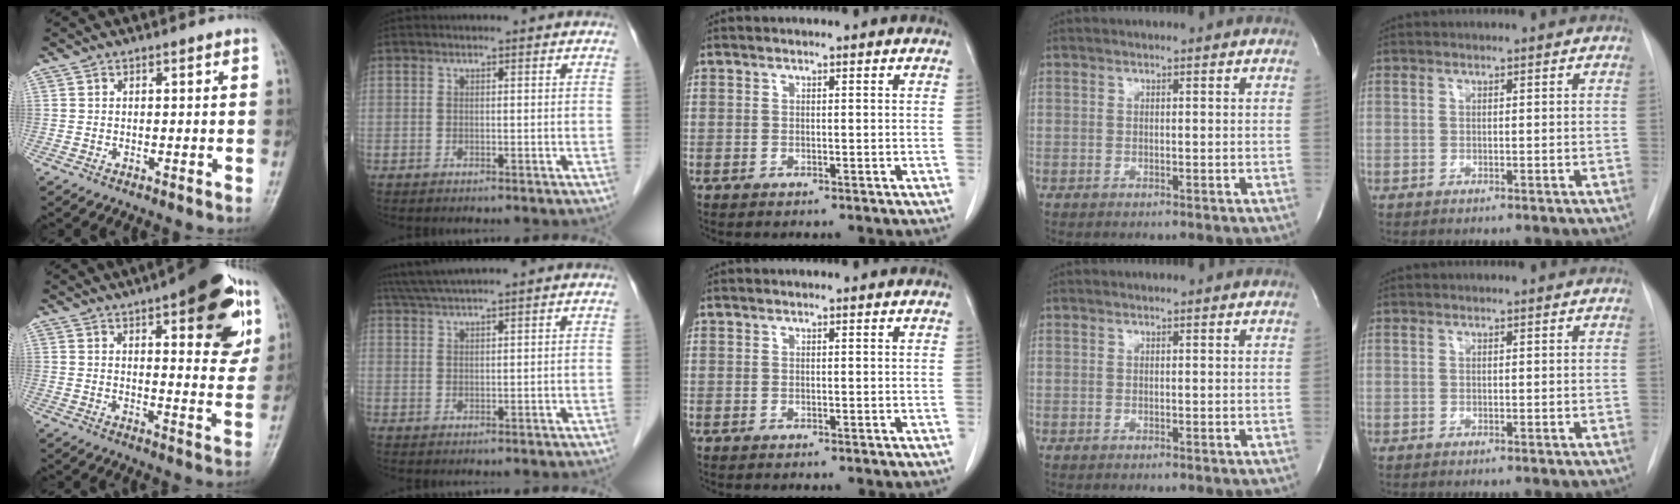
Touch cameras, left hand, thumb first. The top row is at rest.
{"thumb": {"total": 18.8, "force": [8.8, 6.5, 15.3], "torque": [-0.158, -0.027, 0.110]}, "index": {"total": 5.3, "force": [4.6, -0.8, 2.6], "torque": [-0.051, 0.029, 0.088]}}